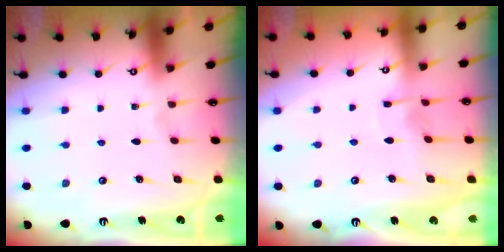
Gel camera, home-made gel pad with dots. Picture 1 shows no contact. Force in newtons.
{"total": 2.8, "press": 2.8, "slide": 0.3}